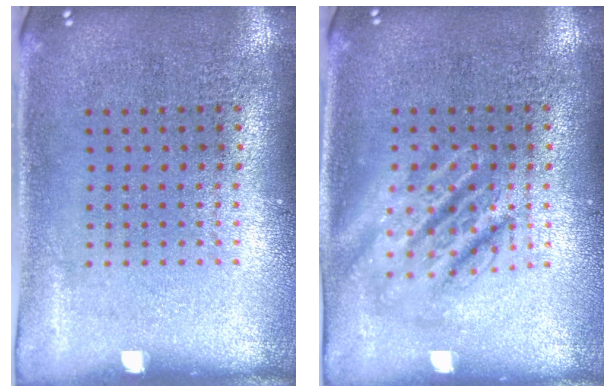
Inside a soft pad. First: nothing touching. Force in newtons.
{"total": 2.5, "press": 2.5, "slide": 0.3}